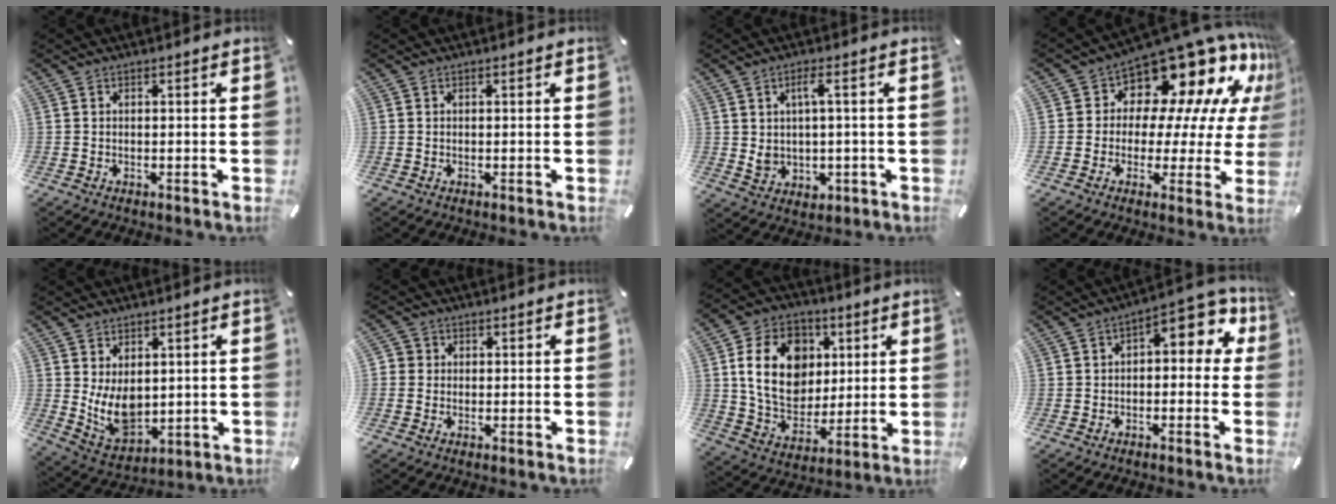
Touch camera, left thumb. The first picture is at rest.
{"total": 0.0}
{"total": 5.6, "force": [1.7, 3.1, 4.3], "torque": [-0.092, -0.009, 0.026]}
{"total": 16.0, "force": [11.4, 8.6, 7.1], "torque": [-0.098, -0.115, 0.192]}
{"total": 8.9, "force": [2.0, 6.4, 5.8], "torque": [-0.117, -0.022, 0.038]}
{"total": 1.8, "force": [-0.2, 1.7, 0.4], "torque": [-0.007, 0.005, -0.005]}
{"total": 17.2, "force": [3.7, 13.6, 9.9], "torque": [-0.183, 0.009, 0.072]}
{"total": 7.7, "force": [2.2, 3.9, 6.2], "torque": [-0.084, -0.021, 0.032]}